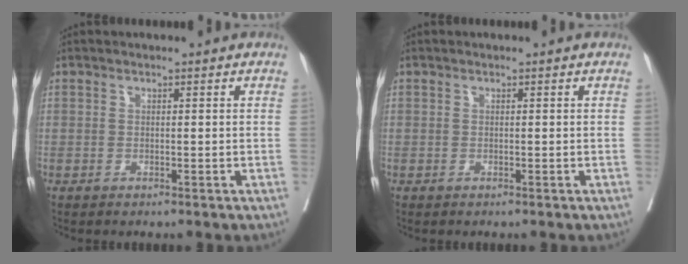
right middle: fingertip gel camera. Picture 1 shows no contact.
{"total": 0.0}